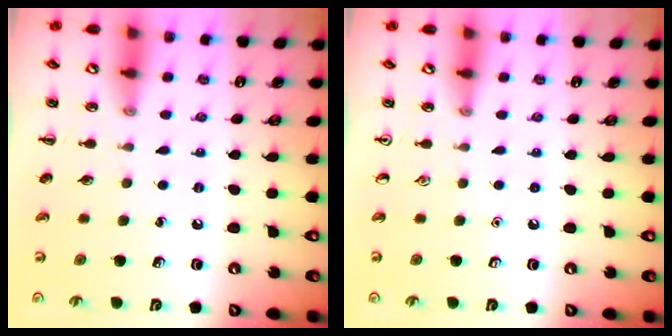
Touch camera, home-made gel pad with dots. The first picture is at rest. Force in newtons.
{"total": 0.0}